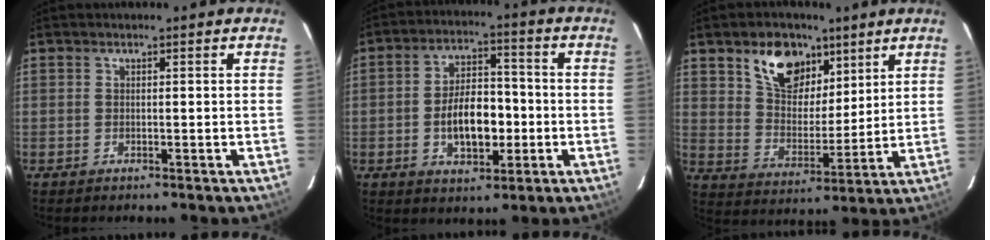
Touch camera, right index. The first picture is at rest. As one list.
[{"total": 10.5, "force": [-2.4, 5.8, 8.5], "torque": [-0.157, 0.015, -0.030]}, {"total": 12.9, "force": [7.5, 7.8, 6.9], "torque": [-0.121, 0.017, 0.140]}]